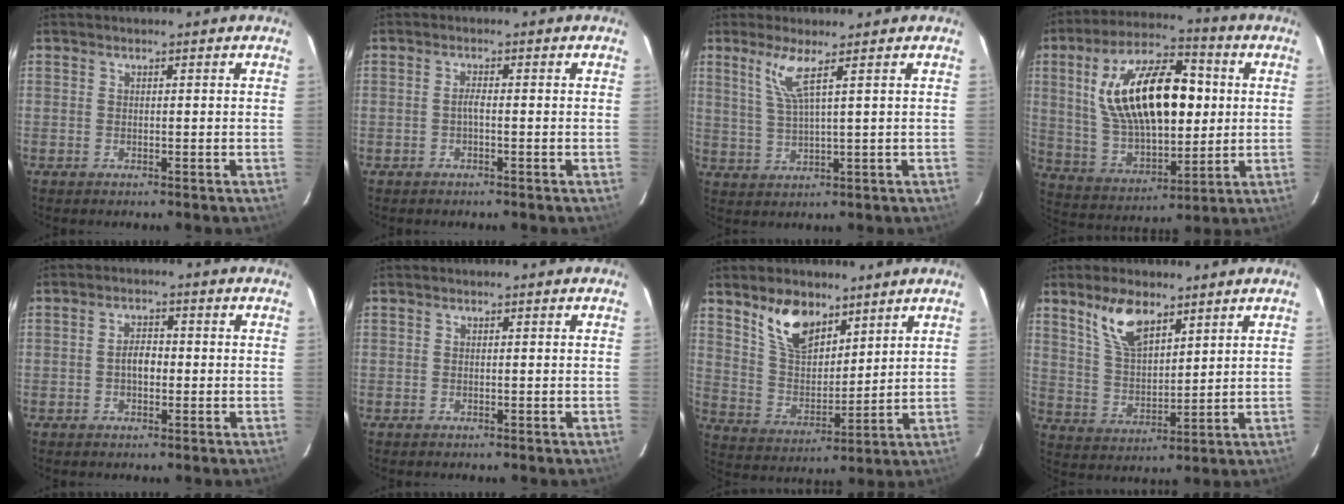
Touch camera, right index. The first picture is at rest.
{"total": 1.2, "force": [-0.5, 0.1, 1.1], "torque": [-0.021, 0.004, -0.011]}
{"total": 5.0, "force": [2.7, -0.4, 4.2], "torque": [-0.087, -0.007, 0.060]}
{"total": 22.7, "force": [4.2, 11.0, 19.4], "torque": [-0.362, 0.024, 0.087]}
{"total": 3.2, "force": [-0.5, 1.9, 2.5], "torque": [-0.045, 0.009, -0.008]}
{"total": 0.0}
{"total": 11.3, "force": [7.5, 5.7, 6.1], "torque": [-0.113, 0.011, 0.150]}
{"total": 9.7, "force": [6.2, 4.2, 6.1], "torque": [-0.115, 0.009, 0.130]}